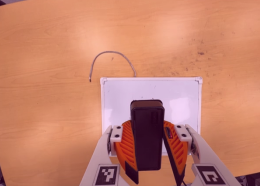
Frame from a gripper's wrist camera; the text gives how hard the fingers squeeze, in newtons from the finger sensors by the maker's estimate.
{"total": 9.2, "left": 9.4, "right": 9.1}